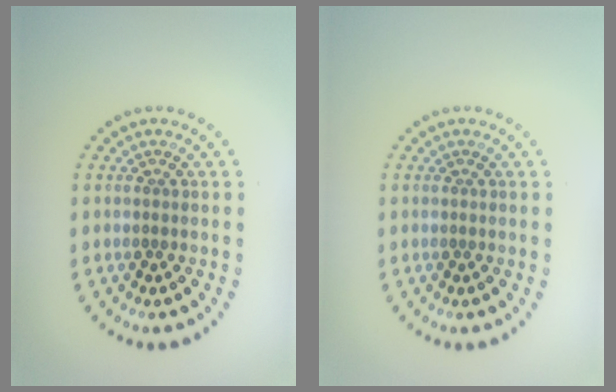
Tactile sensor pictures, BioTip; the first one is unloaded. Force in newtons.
{"total": 0.0}